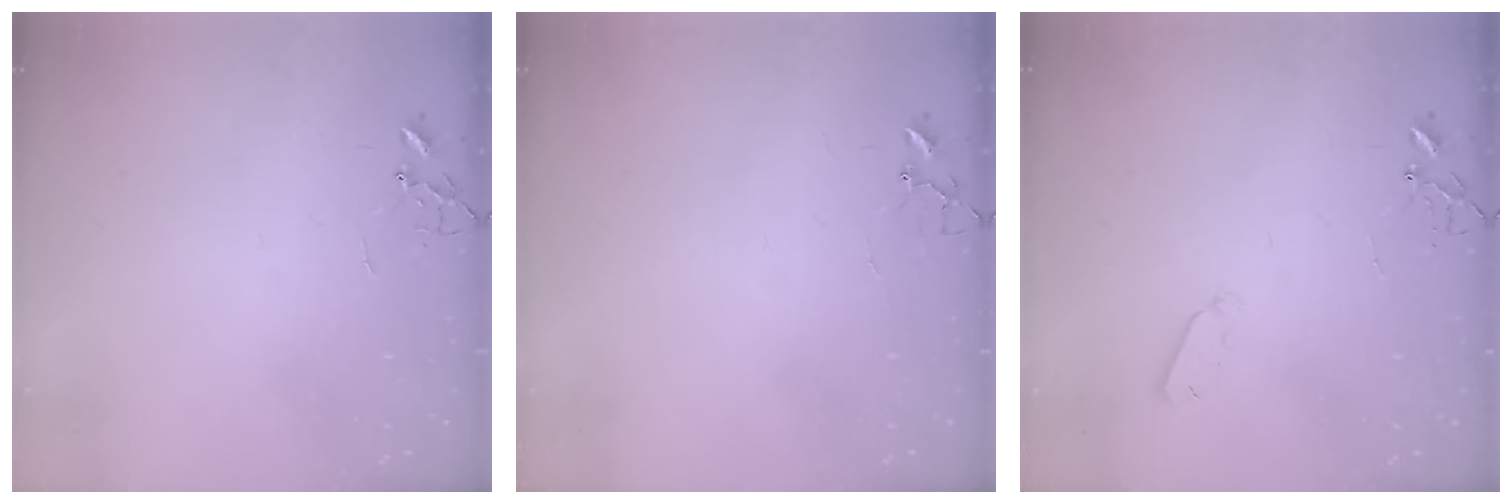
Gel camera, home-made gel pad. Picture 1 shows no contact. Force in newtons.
{"total": 3.8, "press": 3.7, "slide": 0.3}
{"total": 4.0, "press": 3.9, "slide": 0.8}